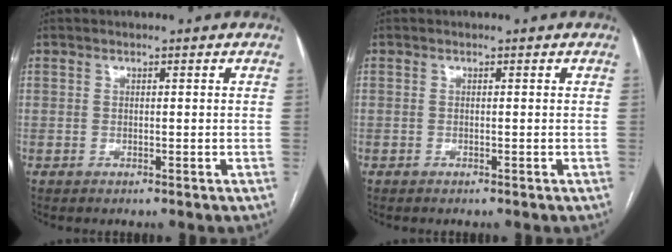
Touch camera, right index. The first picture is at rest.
{"total": 0.0}